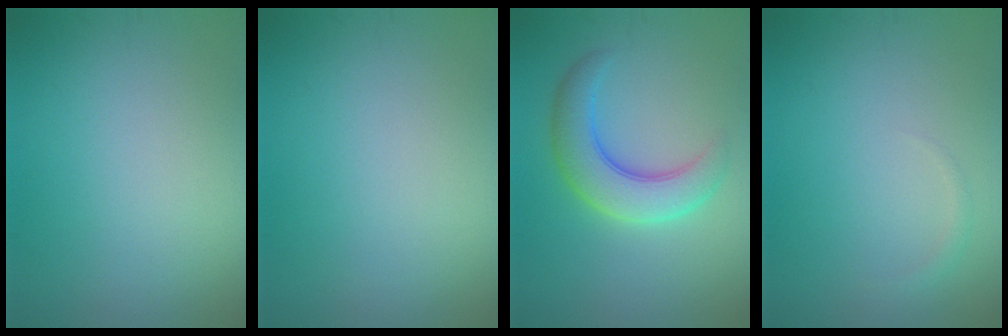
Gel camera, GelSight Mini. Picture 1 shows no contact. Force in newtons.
{"total": 0.0}
{"total": 5.4, "press": 5.4, "slide": 0.2}
{"total": 0.7, "press": 0.7, "slide": 0.0}